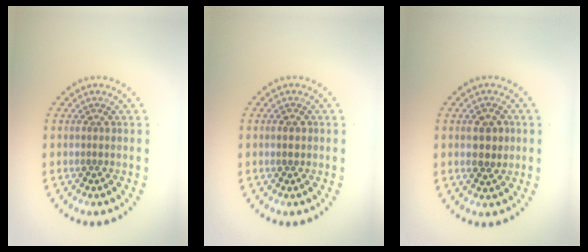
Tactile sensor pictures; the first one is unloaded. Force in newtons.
{"total": 1.4, "press": 1.4, "slide": 0.2}
{"total": 2.7, "press": 2.7, "slide": 0.2}